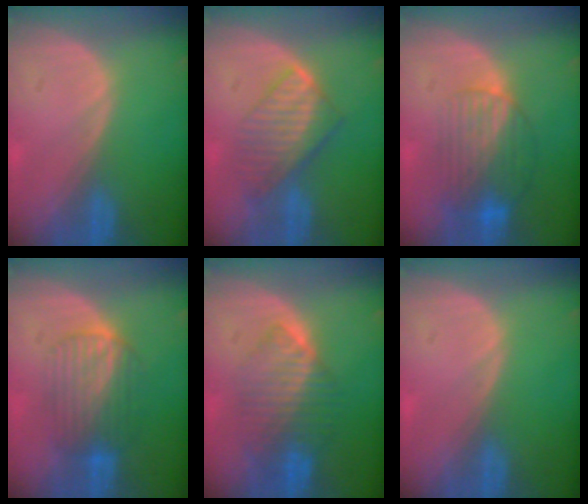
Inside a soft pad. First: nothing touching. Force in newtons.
{"total": 7.1, "press": 6.5, "slide": 2.8}
{"total": 8.5, "press": 7.2, "slide": 4.5}
{"total": 6.6, "press": 6.5, "slide": 1.3}
{"total": 7.5, "press": 7.3, "slide": 1.6}
{"total": 0.0}